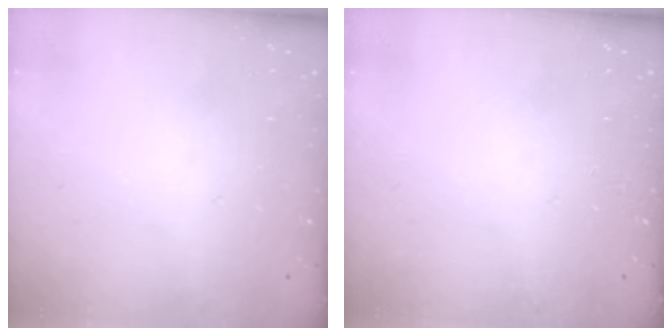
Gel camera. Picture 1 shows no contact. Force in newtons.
{"total": 0.0}